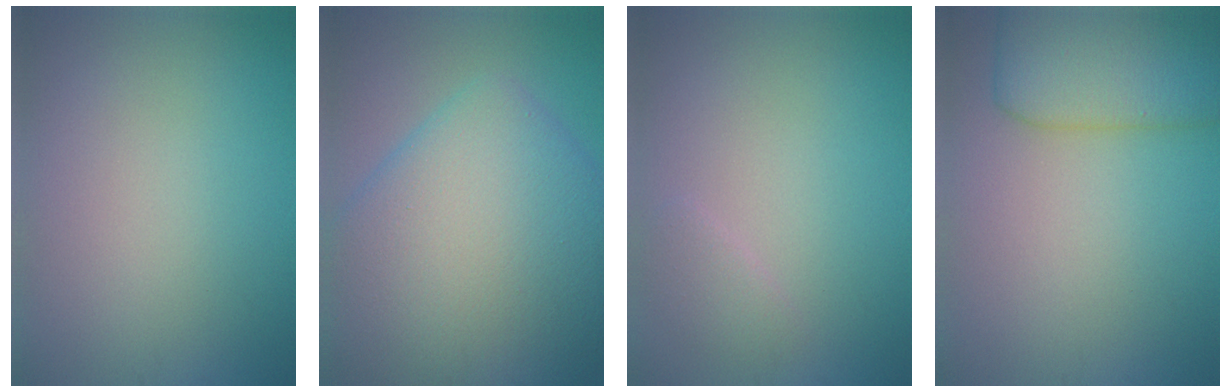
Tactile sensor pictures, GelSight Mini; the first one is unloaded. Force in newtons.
{"total": 13.7, "press": 13.7, "slide": 0.6}
{"total": 1.2, "press": 1.2, "slide": 0.1}
{"total": 6.0, "press": 6.0, "slide": 0.1}